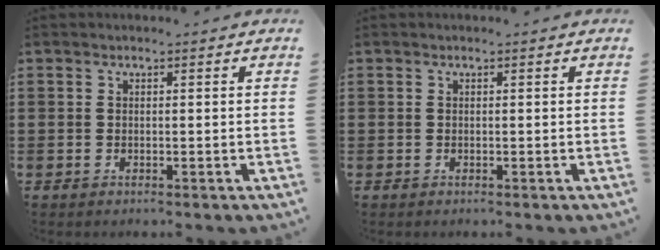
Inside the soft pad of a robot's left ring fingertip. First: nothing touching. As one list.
[{"total": 0.0}]